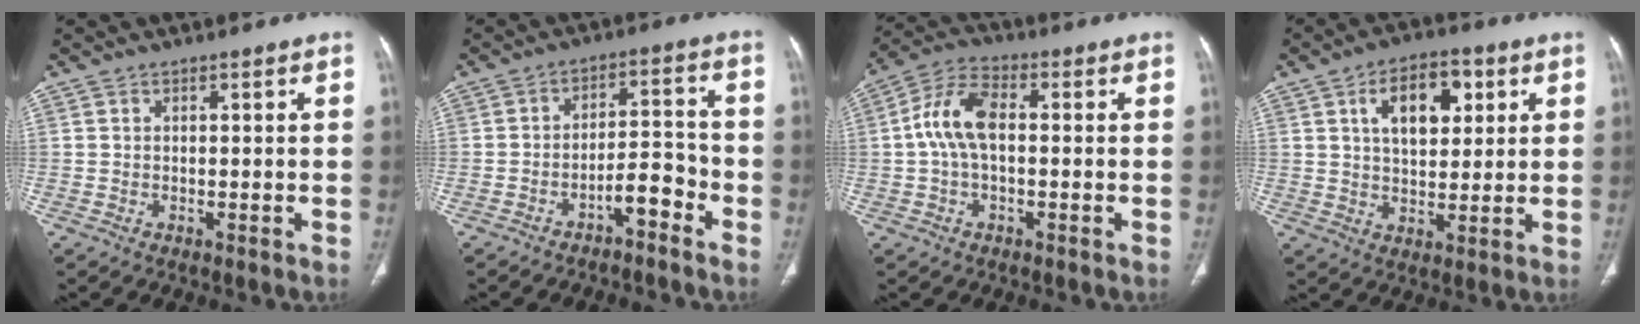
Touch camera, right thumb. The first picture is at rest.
{"total": 6.0, "force": [-3.8, 2.3, 4.1], "torque": [-0.054, 0.047, -0.059]}
{"total": 9.1, "force": [0.2, 5.0, 7.6], "torque": [-0.158, 0.027, -0.002]}
{"total": 11.2, "force": [3.9, 6.4, 8.3], "torque": [-0.100, -0.003, 0.061]}